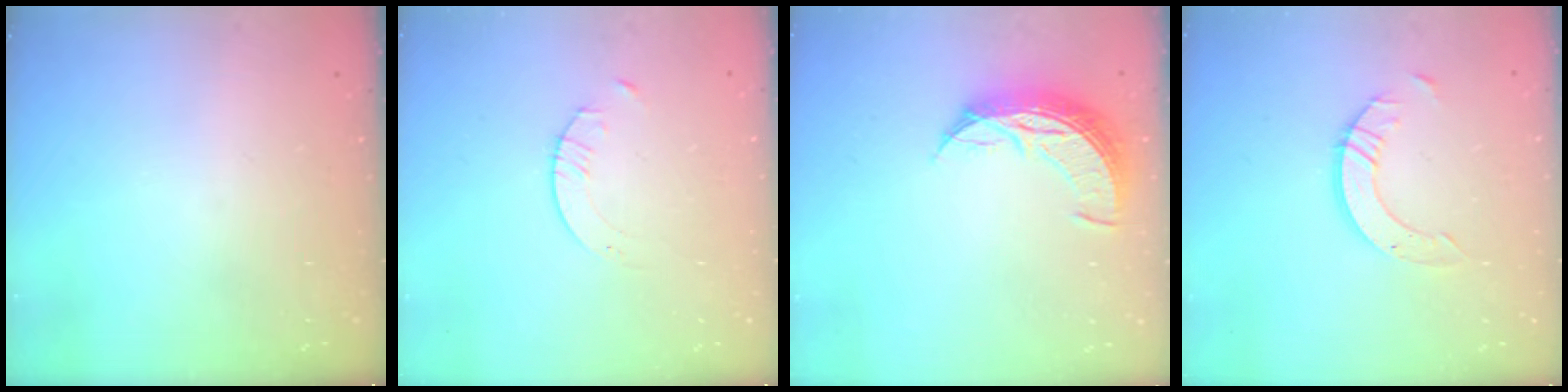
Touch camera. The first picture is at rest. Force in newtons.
{"total": 1.6, "press": 1.6, "slide": 0.2}
{"total": 8.6, "press": 8.6, "slide": 0.8}
{"total": 8.1, "press": 8.1, "slide": 0.7}